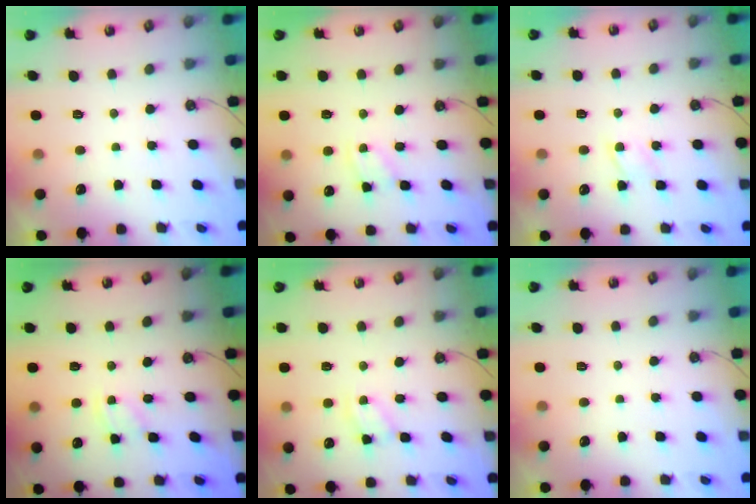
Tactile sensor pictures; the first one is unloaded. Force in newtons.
{"total": 2.7, "press": 2.7, "slide": 0.4}
{"total": 4.4, "press": 4.3, "slide": 0.6}
{"total": 3.7, "press": 3.7, "slide": 0.3}
{"total": 4.9, "press": 4.8, "slide": 0.4}
{"total": 0.0}